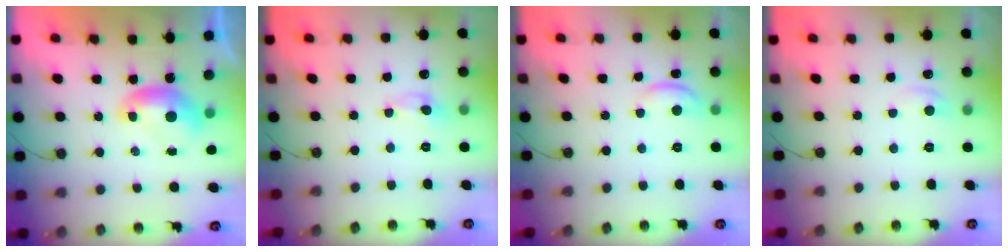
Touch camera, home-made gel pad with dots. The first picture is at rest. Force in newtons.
{"total": 0.0}
{"total": 2.0, "press": 2.0, "slide": 0.4}
{"total": 1.0, "press": 0.7, "slide": 0.8}